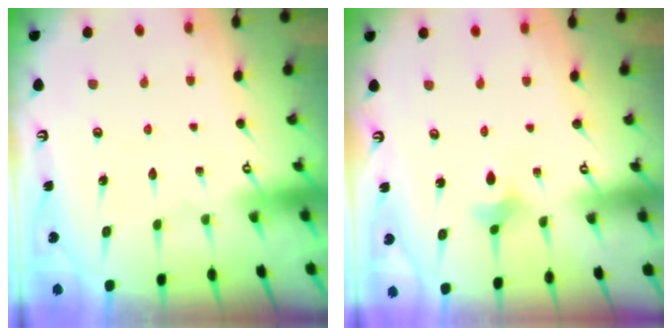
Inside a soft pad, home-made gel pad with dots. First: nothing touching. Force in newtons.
{"total": 3.0, "press": 2.9, "slide": 0.5}